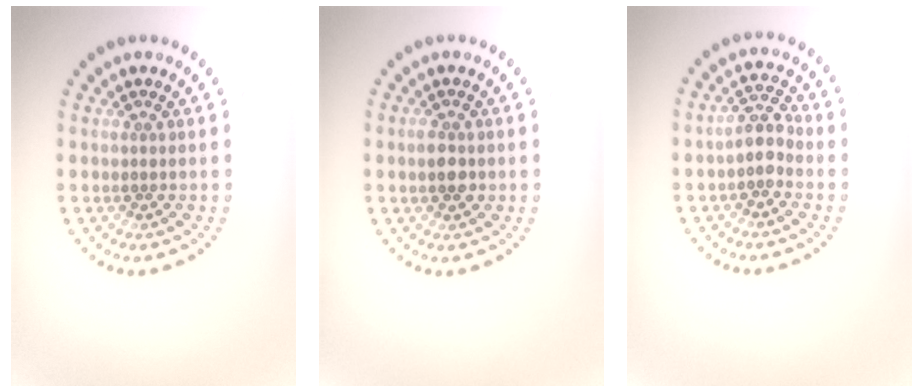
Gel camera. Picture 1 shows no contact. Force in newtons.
{"total": 1.7, "press": 1.7, "slide": 0.2}
{"total": 2.3, "press": 2.0, "slide": 1.2}